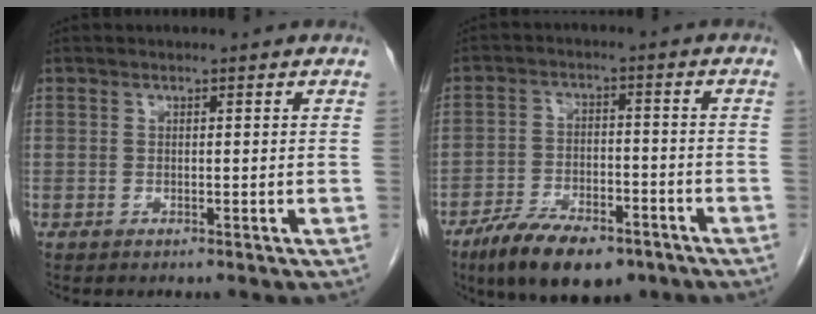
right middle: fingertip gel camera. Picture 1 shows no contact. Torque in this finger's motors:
{"motor_torque": [1.20, -0.94, 0.44, 0.13]}